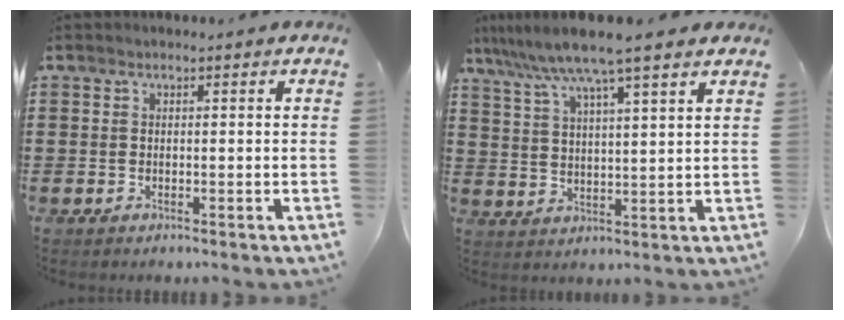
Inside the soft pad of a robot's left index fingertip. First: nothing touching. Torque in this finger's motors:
{"motor_torque": [2.14, 0.00, 0.42, 0.21]}